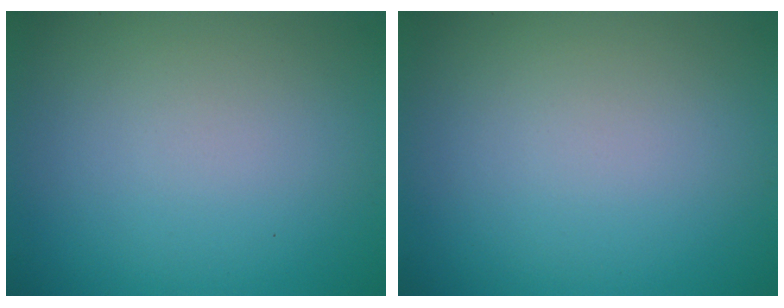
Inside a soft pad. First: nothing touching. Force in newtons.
{"total": 0.0}